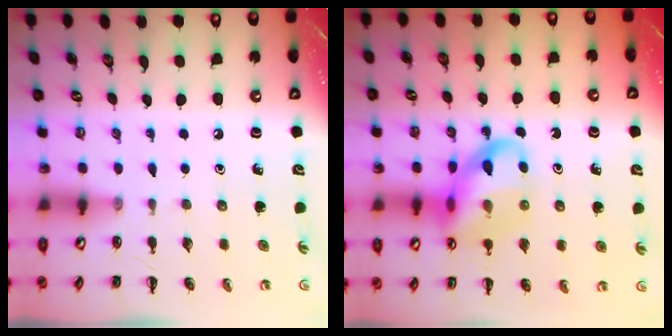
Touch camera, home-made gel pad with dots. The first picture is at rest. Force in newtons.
{"total": 14.7, "press": 14.6, "slide": 1.9}